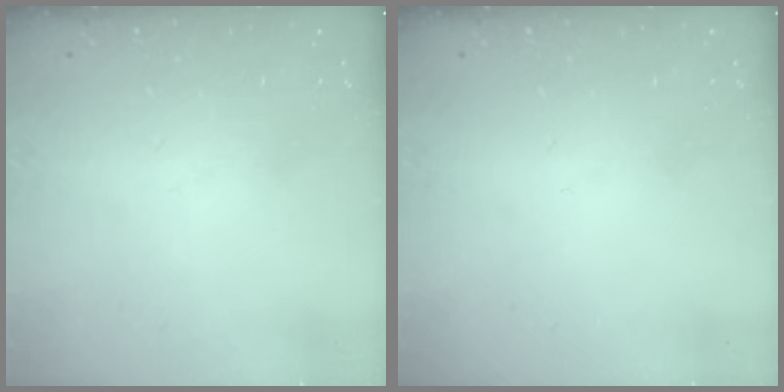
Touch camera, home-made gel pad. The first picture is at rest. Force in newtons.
{"total": 0.0}